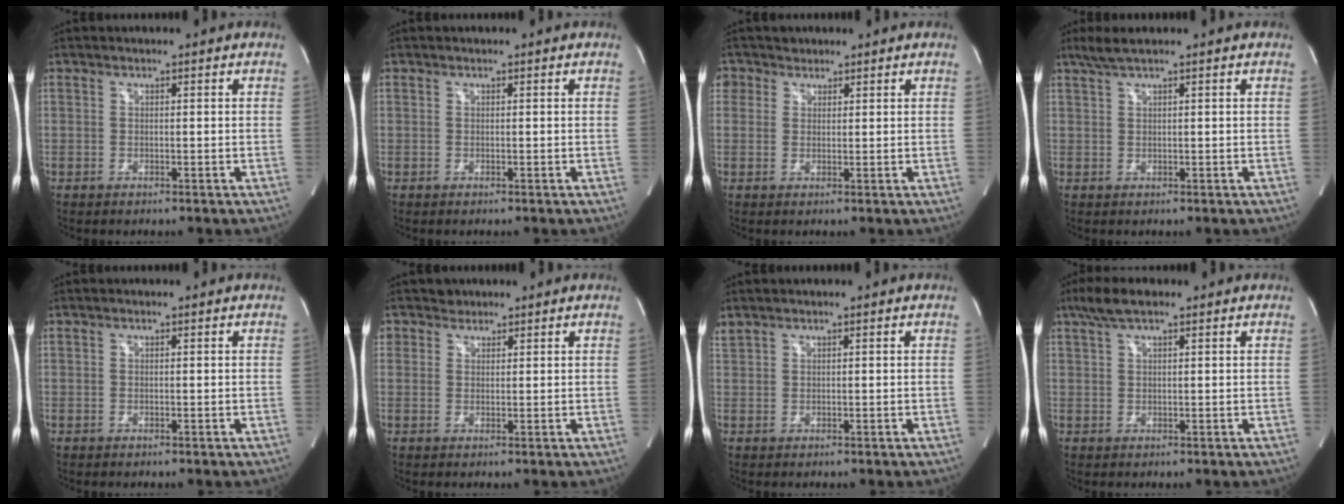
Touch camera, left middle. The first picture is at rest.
{"total": 0.0}
{"total": 3.1, "force": [1.8, 2.5, -0.2], "torque": [0.006, 0.018, 0.029]}
{"total": 2.6, "force": [1.9, -0.2, 1.7], "torque": [-0.047, 0.012, 0.043]}
{"total": 0.0}
{"total": 1.8, "force": [1.3, 1.3, -0.3], "torque": [0.012, 0.006, 0.016]}
{"total": 1.3, "force": [1.3, 0.2, 0.3], "torque": [-0.021, 0.019, 0.034]}
{"total": 4.5, "force": [3.1, 1.0, 3.1], "torque": [-0.069, 0.020, 0.059]}